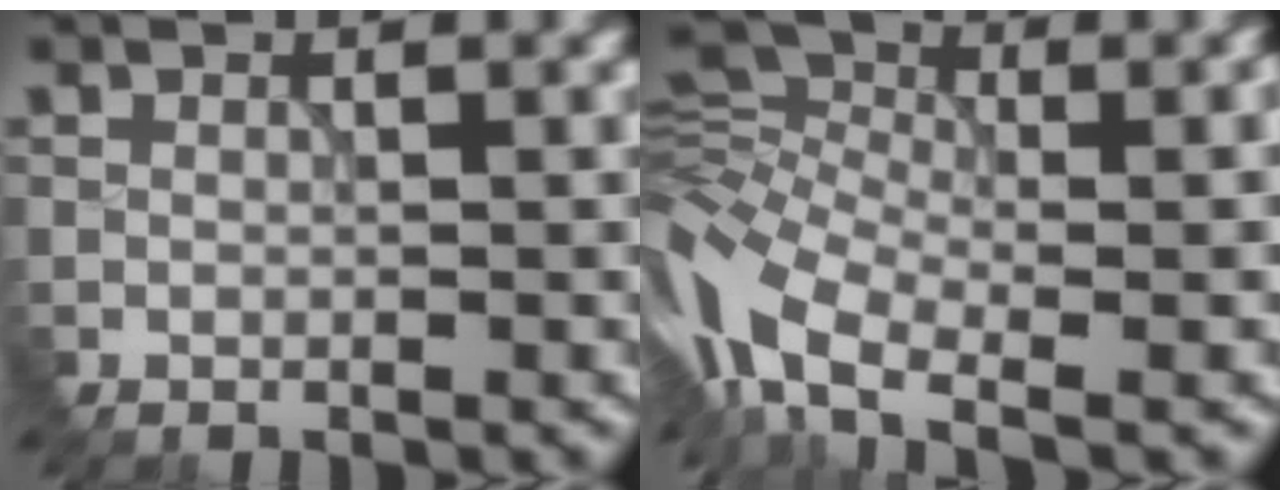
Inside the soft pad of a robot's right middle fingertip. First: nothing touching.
{"total": 9.7, "force": [-4.7, 4.7, 7.0], "torque": [-0.152, -0.005, -0.101]}